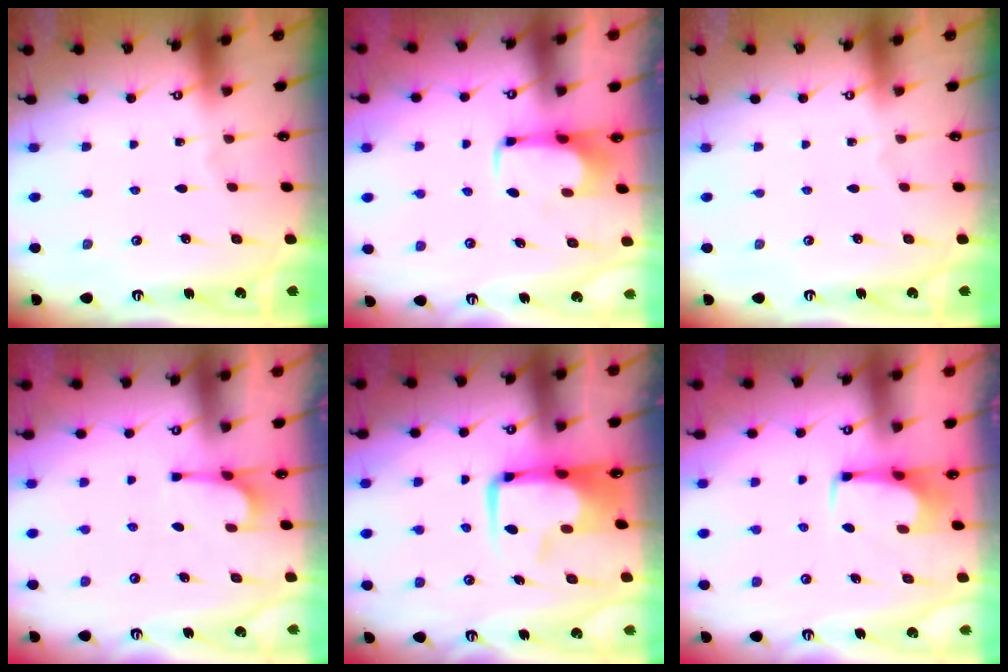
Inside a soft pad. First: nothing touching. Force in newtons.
{"total": 2.0, "press": 1.9, "slide": 0.4}
{"total": 0.0}
{"total": 2.0, "press": 1.9, "slide": 0.6}
{"total": 8.3, "press": 8.2, "slide": 1.4}
{"total": 0.0}